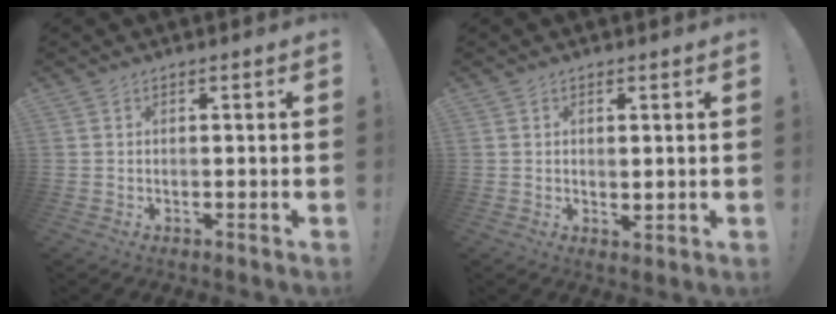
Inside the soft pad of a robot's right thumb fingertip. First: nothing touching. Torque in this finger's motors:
{"motor_torque": [-0.36, 0.07, -0.07, 0.16, 0.03]}